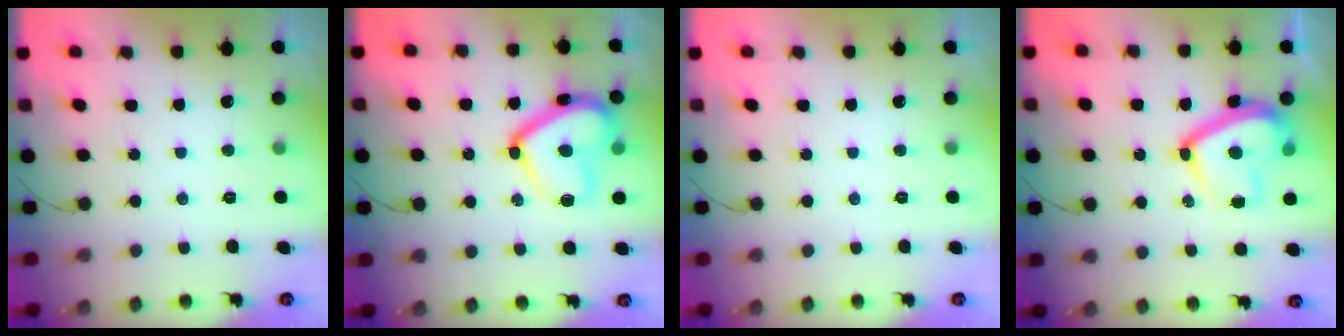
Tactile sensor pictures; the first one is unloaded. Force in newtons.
{"total": 17.0, "press": 16.9, "slide": 1.5}
{"total": 0.0}
{"total": 15.0, "press": 14.9, "slide": 1.6}